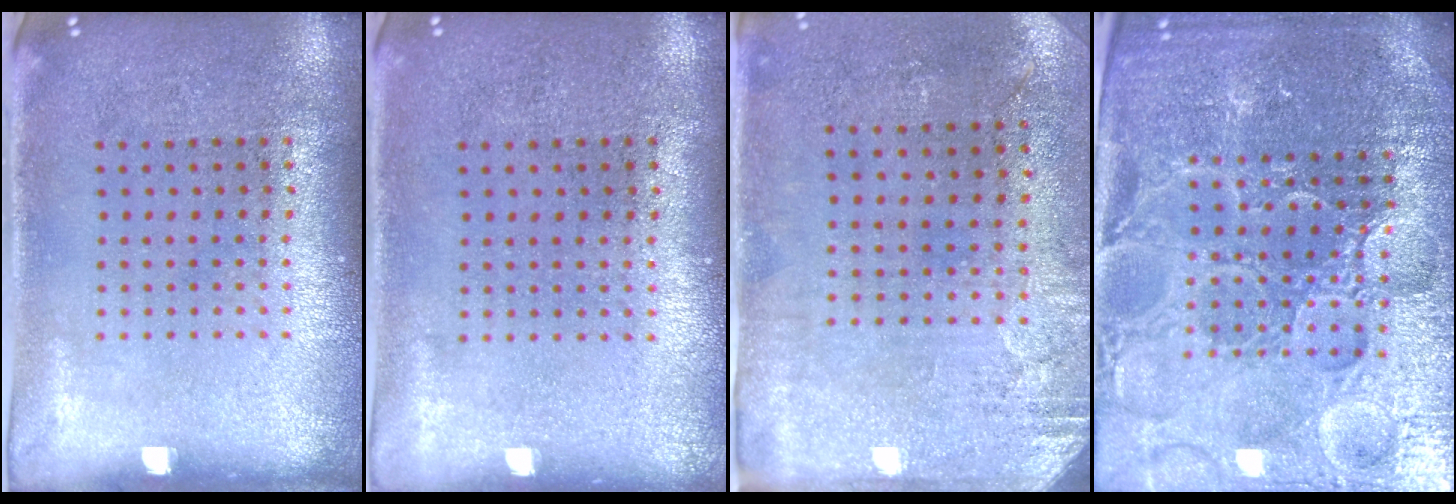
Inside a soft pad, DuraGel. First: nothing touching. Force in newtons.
{"total": 0.0}
{"total": 2.8, "press": 2.4, "slide": 1.5}
{"total": 5.5, "press": 5.1, "slide": 2.1}